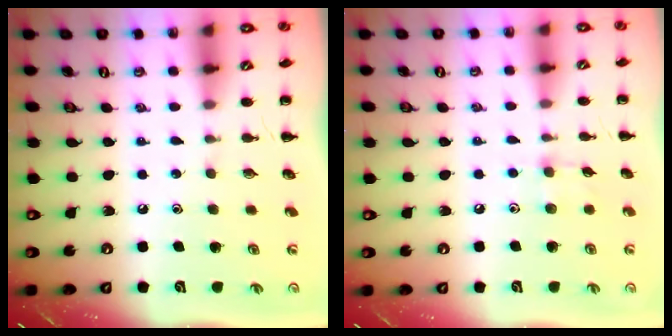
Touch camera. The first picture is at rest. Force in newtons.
{"total": 3.2, "press": 3.0, "slide": 1.1}